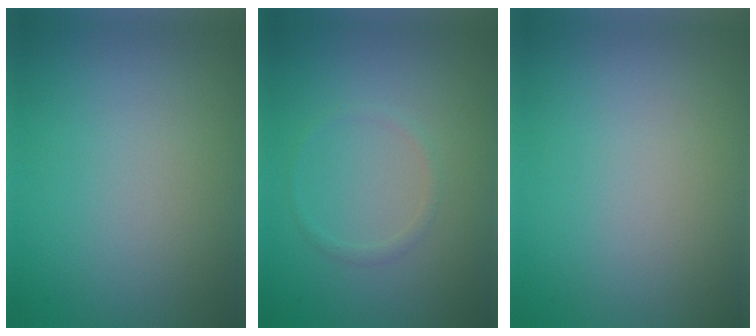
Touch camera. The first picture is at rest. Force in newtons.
{"total": 0.9, "press": 0.9, "slide": 0.1}
{"total": 0.0}